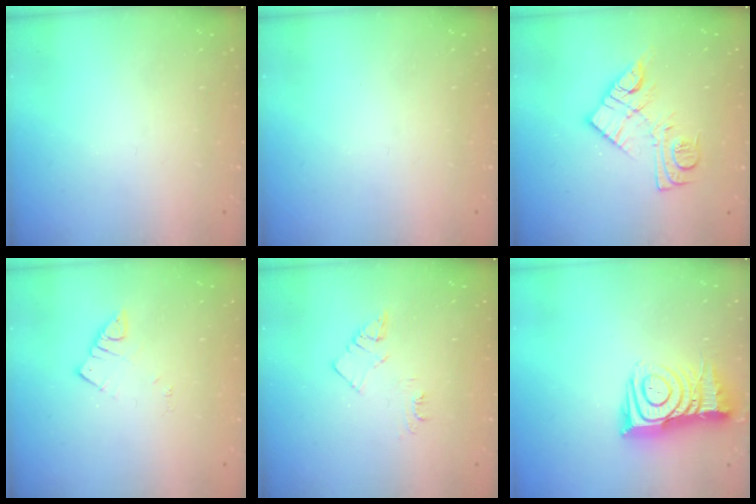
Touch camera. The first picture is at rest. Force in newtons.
{"total": 0.0}
{"total": 11.8, "press": 11.8, "slide": 0.7}
{"total": 2.6, "press": 2.6, "slide": 0.1}
{"total": 5.5, "press": 5.4, "slide": 0.7}
{"total": 12.6, "press": 12.5, "slide": 1.0}